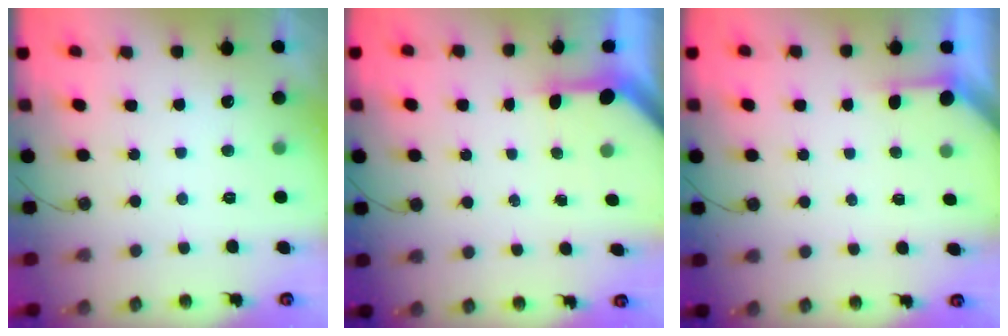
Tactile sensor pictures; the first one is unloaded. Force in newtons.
{"total": 3.4, "press": 3.4, "slide": 0.3}
{"total": 1.9, "press": 1.9, "slide": 0.3}